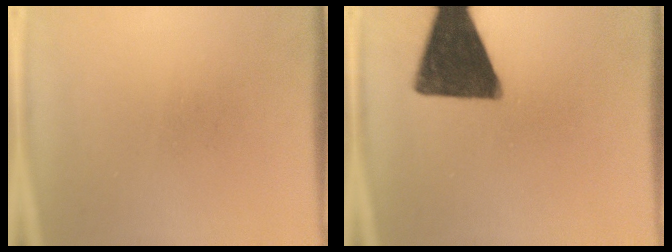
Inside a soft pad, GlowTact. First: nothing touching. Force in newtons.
{"total": 16.5}